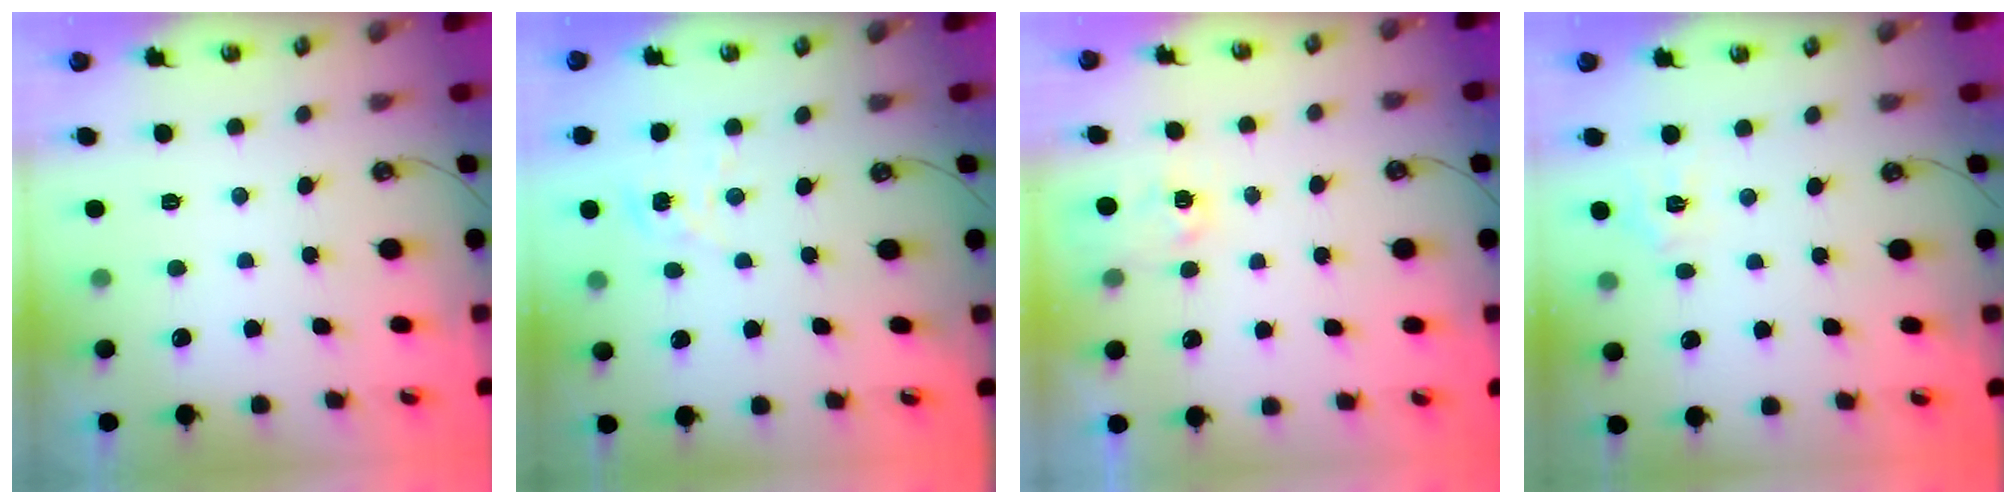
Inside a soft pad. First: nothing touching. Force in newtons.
{"total": 2.5, "press": 2.5, "slide": 0.3}
{"total": 2.6, "press": 2.6, "slide": 0.4}
{"total": 4.0, "press": 4.0, "slide": 0.2}